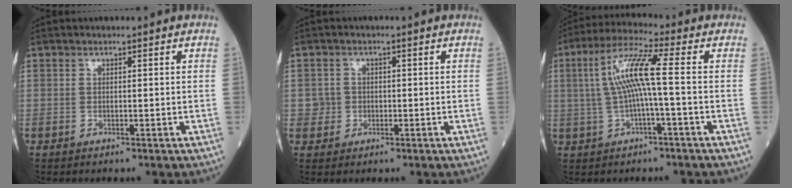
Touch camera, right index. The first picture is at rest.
{"total": 2.2, "force": [-0.1, 2.2, 0.0], "torque": [0.008, 0.007, -0.004]}
{"total": 8.5, "force": [0.3, 0.2, 8.5], "torque": [-0.171, 0.025, 0.003]}